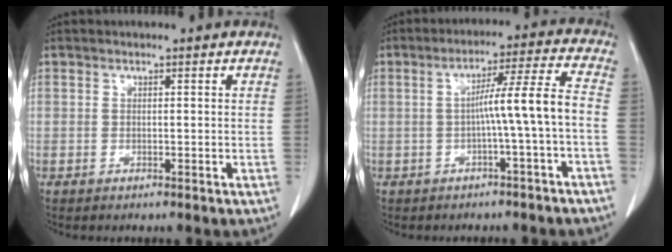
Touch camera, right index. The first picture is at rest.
{"total": 7.6, "force": [-1.7, -1.2, 7.3], "torque": [-0.117, 0.023, -0.021]}